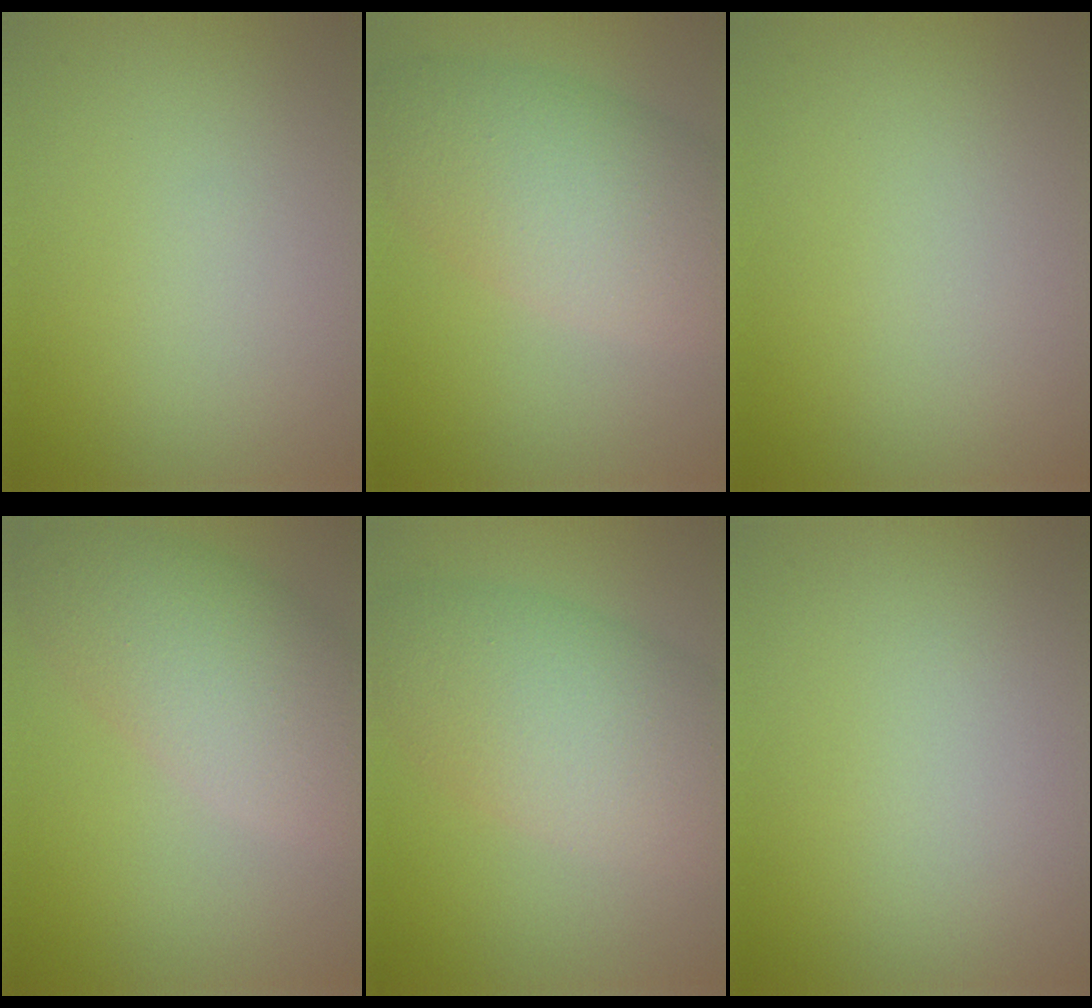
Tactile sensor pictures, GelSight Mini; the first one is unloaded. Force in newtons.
{"total": 8.1, "press": 8.1, "slide": 0.3}
{"total": 0.0}
{"total": 7.3, "press": 7.3, "slide": 0.5}
{"total": 8.3, "press": 8.3, "slide": 0.4}
{"total": 0.0}